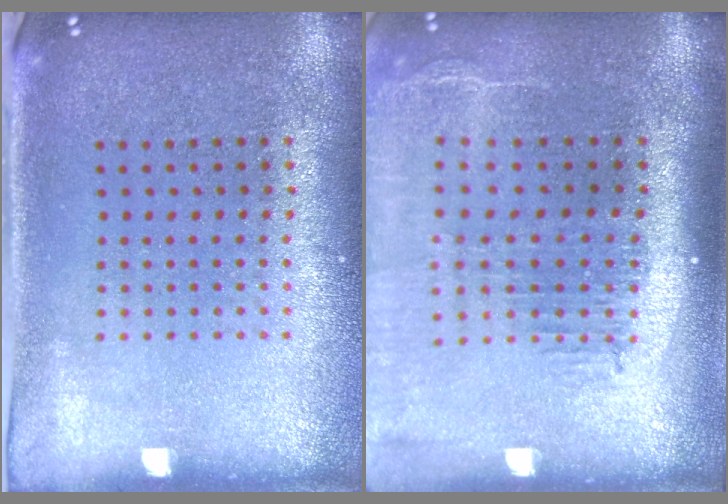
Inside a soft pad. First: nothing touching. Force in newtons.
{"total": 2.5, "press": 2.0, "slide": 1.5}